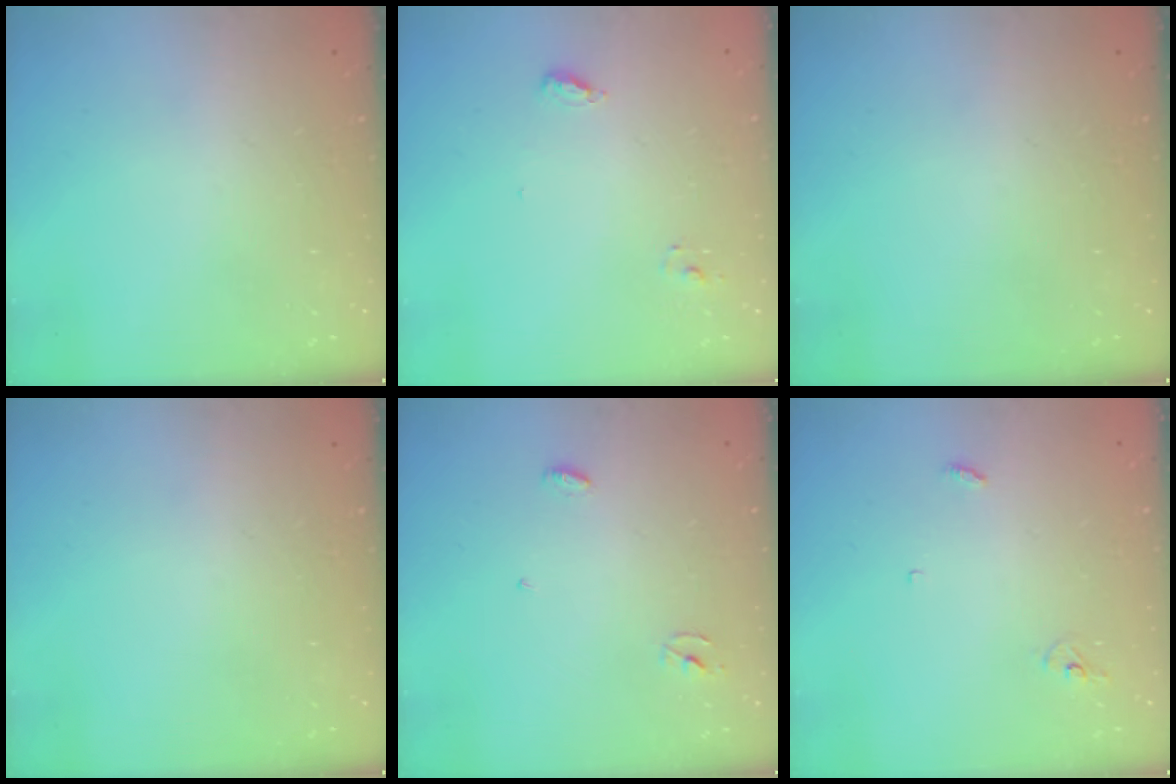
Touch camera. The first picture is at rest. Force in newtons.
{"total": 5.9, "press": 5.9, "slide": 0.3}
{"total": 0.0}
{"total": 0.0}
{"total": 3.3, "press": 3.3, "slide": 0.3}
{"total": 2.9, "press": 2.9, "slide": 0.2}